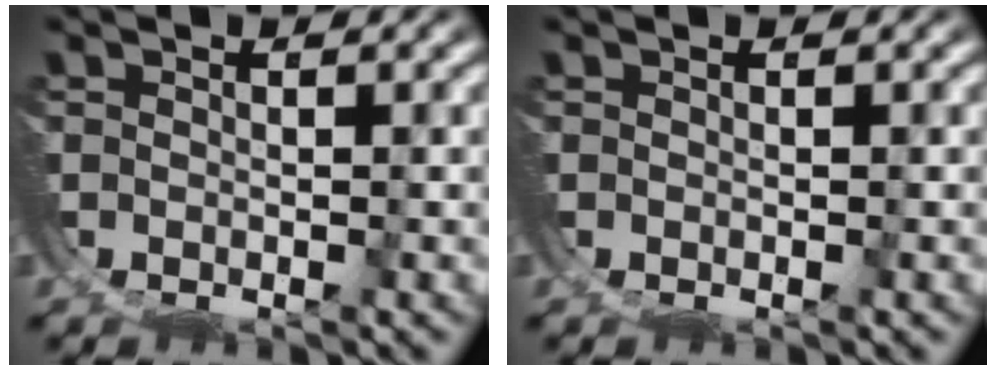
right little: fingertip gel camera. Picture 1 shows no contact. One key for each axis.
{"total": 0.0}